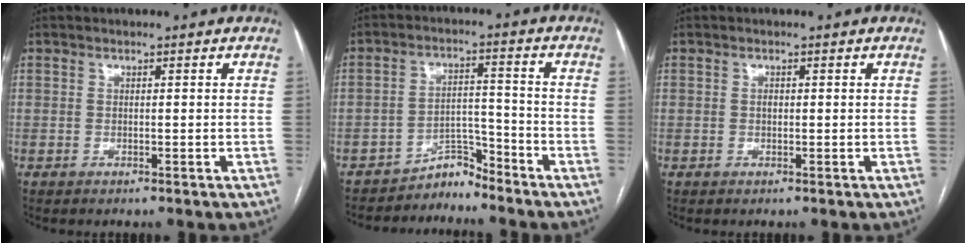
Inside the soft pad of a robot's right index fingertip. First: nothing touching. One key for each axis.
{"total": 4.2, "fx": -4.1, "fy": 0.8, "fz": -0.5, "tx": 0.016, "ty": 0.015, "tz": -0.067}
{"total": 0.7, "fx": 0.0, "fy": 0.5, "fz": 0.5, "tx": -0.008, "ty": 0.002, "tz": -0.002}